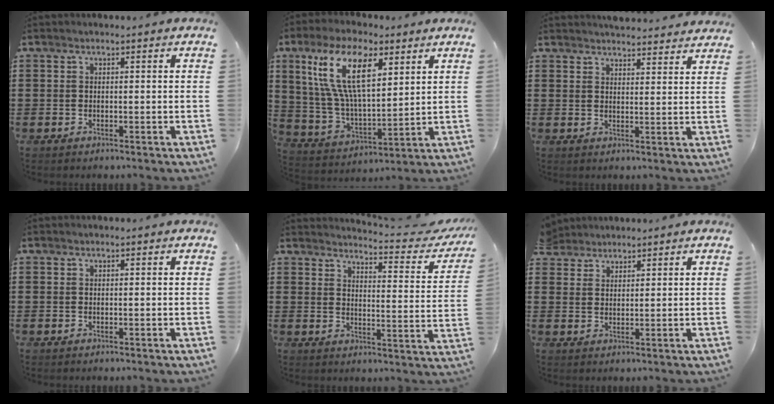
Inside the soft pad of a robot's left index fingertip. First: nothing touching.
{"total": 14.2, "force": [7.2, 5.9, 10.7], "torque": [-0.233, -0.002, 0.132]}
{"total": 3.6, "force": [3.6, 0.0, 0.2], "torque": [-0.006, -0.017, 0.065]}
{"total": 0.0}
{"total": 3.5, "force": [3.2, -0.4, 1.4], "torque": [-0.031, -0.035, 0.043]}
{"total": 2.4, "force": [2.2, 0.7, -0.4], "torque": [0.000, 0.003, 0.044]}